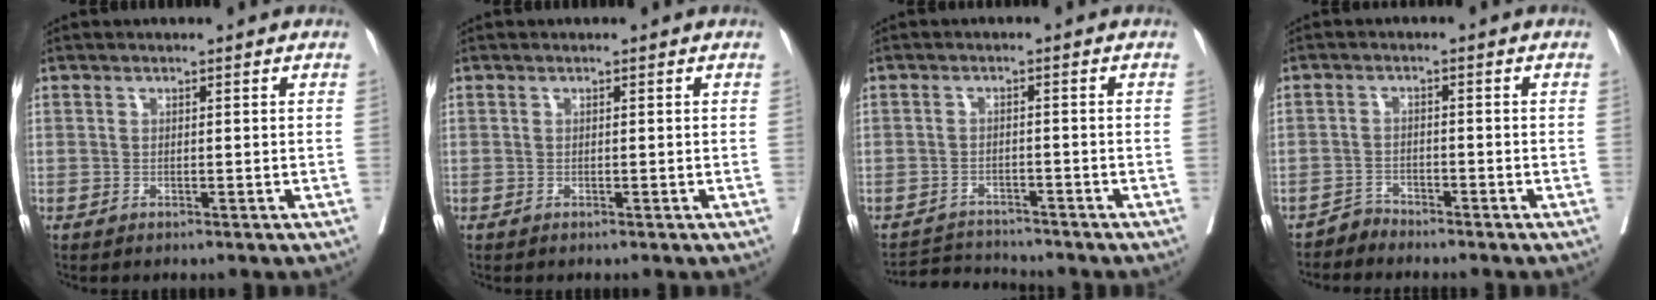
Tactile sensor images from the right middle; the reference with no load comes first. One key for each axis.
{"total": 0.0}
{"total": 4.4, "fx": -4.3, "fy": -0.2, "fz": -0.9, "tx": 0.015, "ty": -0.006, "tz": -0.073}
{"total": 2.0, "fx": -1.7, "fy": 0.1, "fz": -0.9, "tx": 0.028, "ty": -0.006, "tz": -0.032}